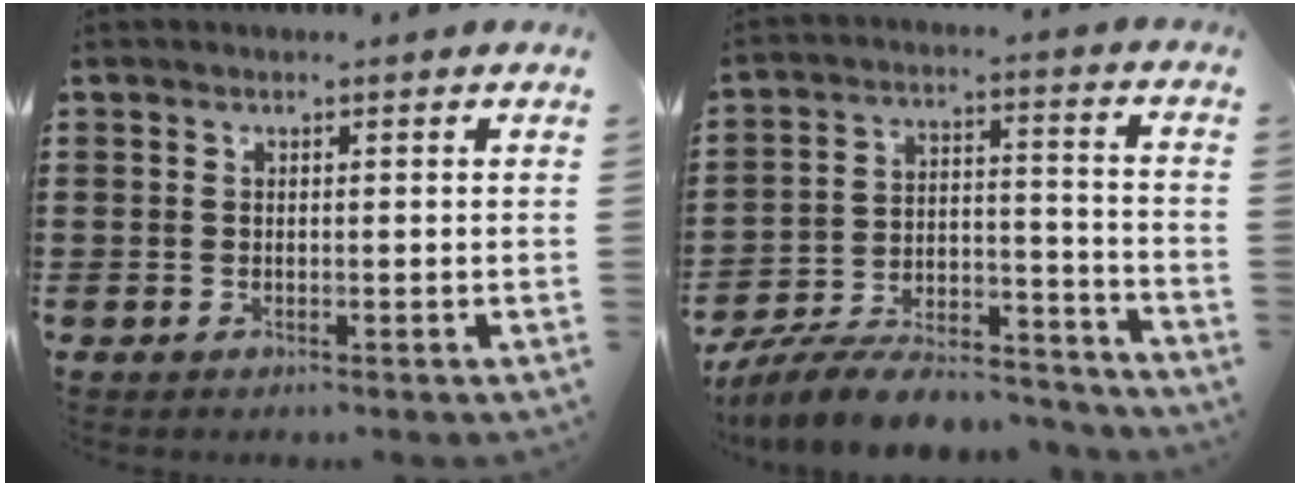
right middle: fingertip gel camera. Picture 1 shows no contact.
{"total": 9.4, "force": [-8.7, 1.8, 3.1], "torque": [-0.048, 0.019, -0.168]}